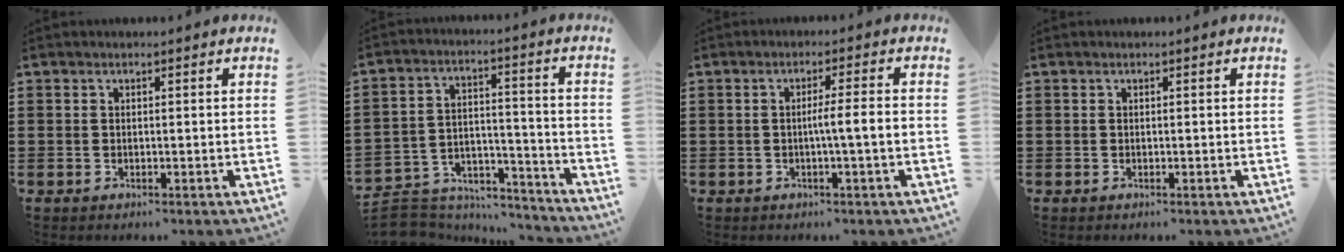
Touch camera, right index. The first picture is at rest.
{"total": 6.1, "force": [-5.7, 2.0, 0.7], "torque": [-0.026, 0.012, -0.116]}
{"total": 3.7, "force": [-0.6, -0.3, 3.6], "torque": [-0.064, -0.004, -0.014]}
{"total": 0.0}